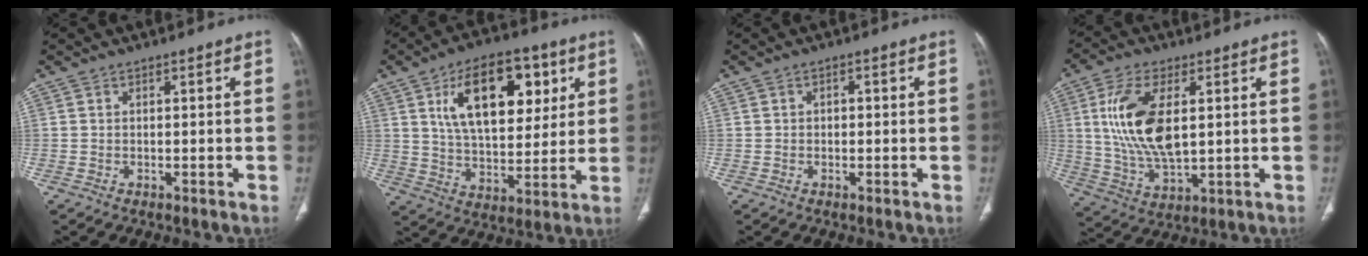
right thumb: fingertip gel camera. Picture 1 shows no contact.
{"total": 19.5, "force": [7.3, 10.5, 14.8], "torque": [-0.187, -0.021, 0.124]}
{"total": 1.1, "force": [0.0, 0.9, 0.7], "torque": [-0.006, 0.003, -0.002]}
{"total": 15.2, "force": [2.9, 7.2, 13.0], "torque": [-0.261, -0.015, 0.065]}